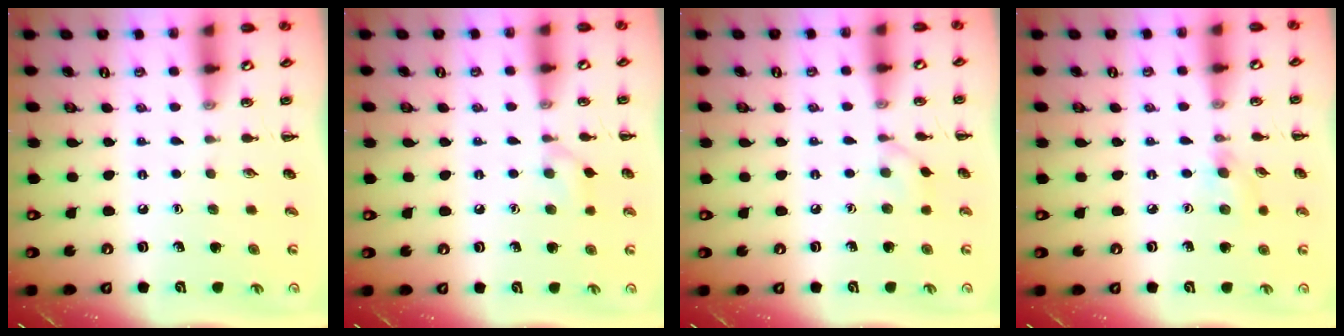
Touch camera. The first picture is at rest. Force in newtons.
{"total": 6.5, "press": 6.1, "slide": 2.2}
{"total": 4.2, "press": 4.0, "slide": 1.3}
{"total": 4.9, "press": 4.6, "slide": 1.8}